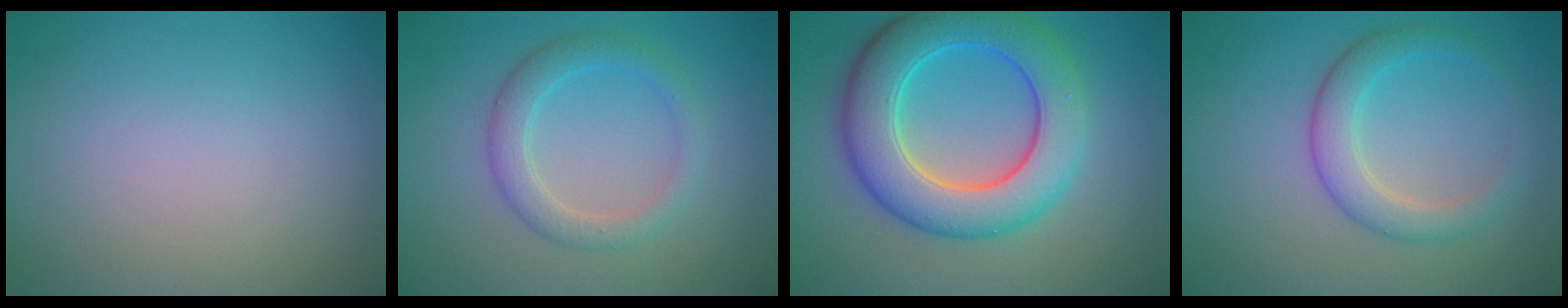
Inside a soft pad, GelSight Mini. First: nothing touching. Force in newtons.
{"total": 3.0, "press": 3.0, "slide": 0.2}
{"total": 8.9, "press": 8.9, "slide": 0.3}
{"total": 3.3, "press": 3.3, "slide": 0.1}